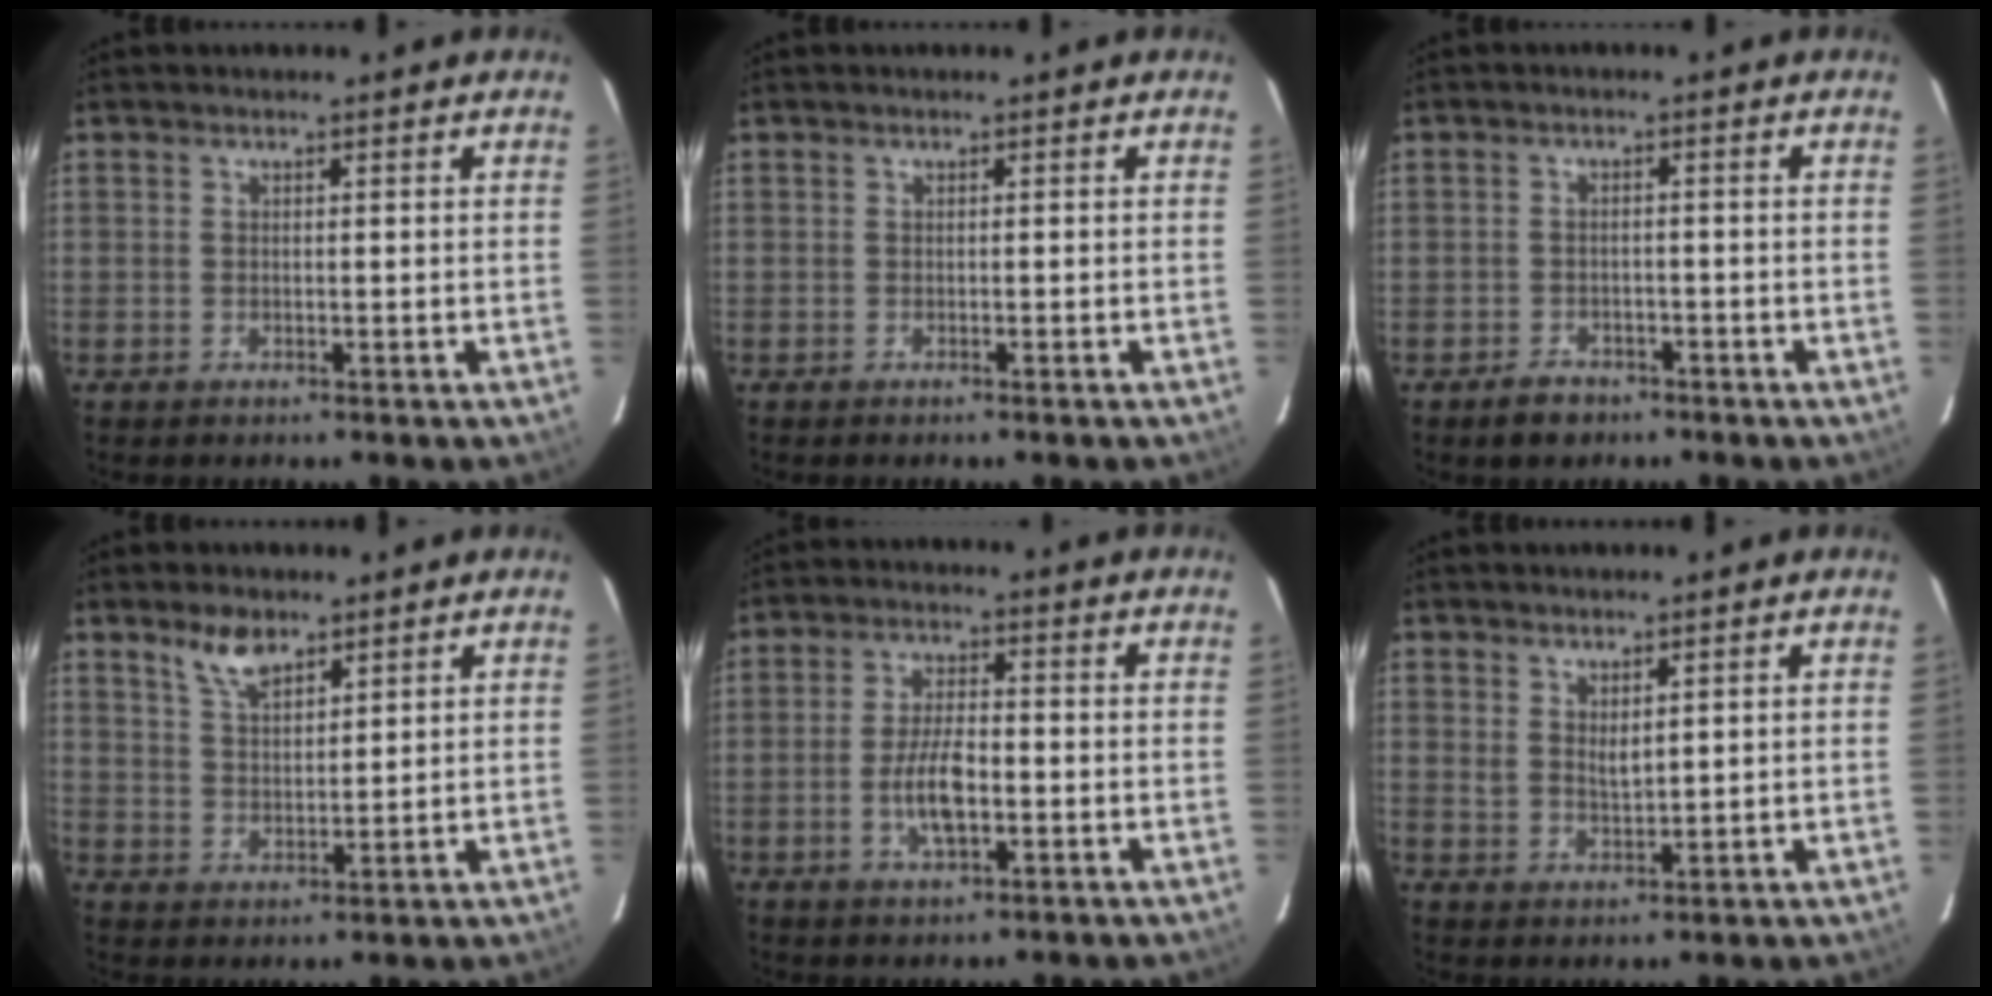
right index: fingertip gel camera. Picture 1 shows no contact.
{"total": 0.0}
{"total": 3.8, "force": [-2.6, 2.5, 1.1], "torque": [-0.023, 0.010, -0.036]}
{"total": 5.4, "force": [4.0, 2.2, 2.9], "torque": [-0.050, 0.002, 0.078]}
{"total": 7.0, "force": [-2.0, 2.8, 6.1], "torque": [-0.122, 0.001, -0.035]}
{"total": 2.7, "force": [1.7, 0.9, 1.8], "torque": [-0.032, -0.006, 0.032]}